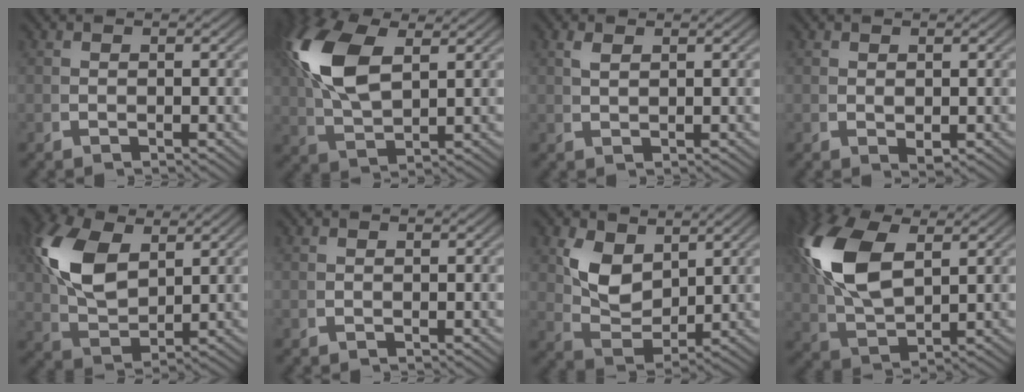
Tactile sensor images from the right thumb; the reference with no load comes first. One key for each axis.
{"total": 8.0, "fx": 2.6, "fy": 4.2, "fz": 6.3, "tx": -0.151, "ty": -0.010, "tz": 0.066}
{"total": 1.3, "fx": 1.2, "fy": -0.2, "fz": 0.5, "tx": -0.006, "ty": 0.004, "tz": 0.030}
{"total": 1.0, "fx": 0.3, "fy": 0.6, "fz": 0.8, "tx": -0.015, "ty": -0.006, "tz": 0.012}
{"total": 7.9, "fx": 2.3, "fy": 4.7, "fz": 5.9, "tx": -0.141, "ty": -0.019, "tz": 0.055}
{"total": 0.0}
{"total": 5.9, "fx": 1.5, "fy": 3.5, "fz": 4.4, "tx": -0.101, "ty": -0.024, "tz": 0.041}
{"total": 9.1, "fx": 2.4, "fy": 5.1, "fz": 7.2, "tx": -0.177, "ty": -0.016, "tz": 0.064}